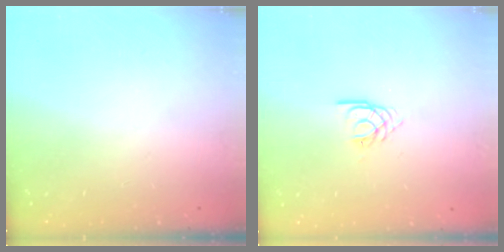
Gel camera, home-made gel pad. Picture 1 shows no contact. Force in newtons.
{"total": 2.1, "press": 2.1, "slide": 0.3}